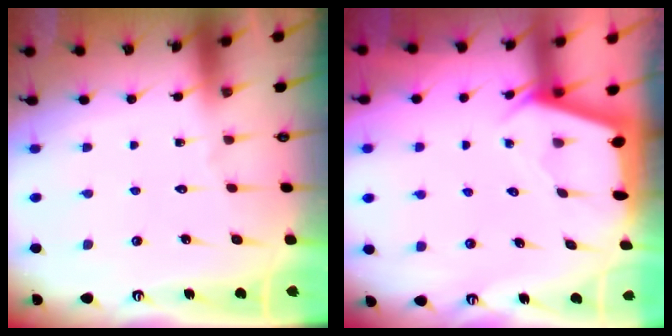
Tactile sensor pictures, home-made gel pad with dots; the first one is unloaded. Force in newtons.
{"total": 2.5, "press": 2.5, "slide": 0.3}